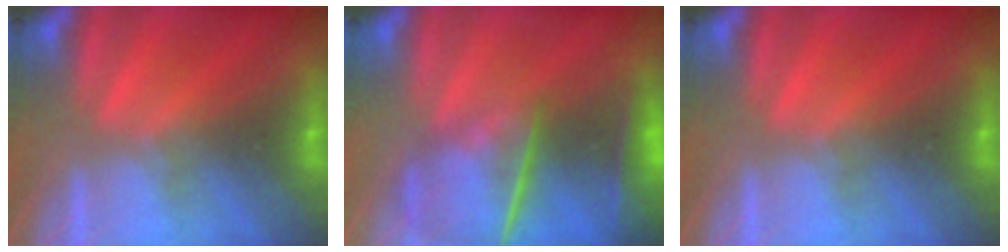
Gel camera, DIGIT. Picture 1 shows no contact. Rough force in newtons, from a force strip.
{"total": 7.3}
{"total": 0.0}